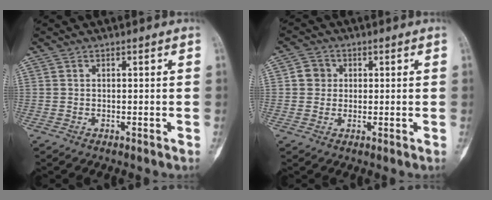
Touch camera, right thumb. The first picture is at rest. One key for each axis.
{"total": 3.5, "fx": 0.6, "fy": 3.3, "fz": 1.1, "tx": 0.000, "ty": 0.003, "tz": 0.008}